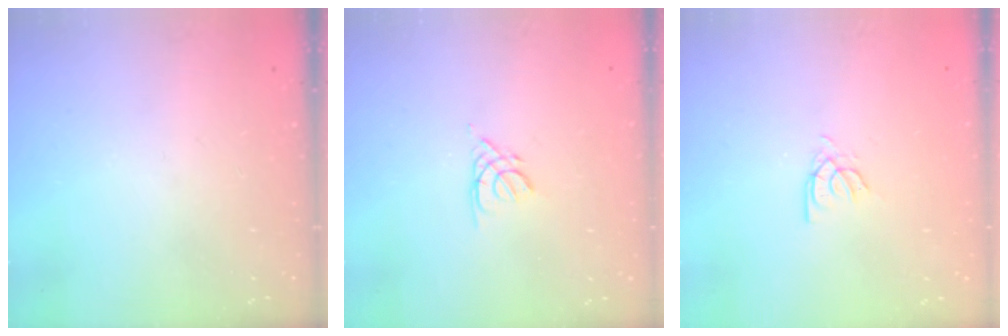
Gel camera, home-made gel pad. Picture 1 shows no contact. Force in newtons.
{"total": 2.2, "press": 2.2, "slide": 0.4}
{"total": 2.7, "press": 2.7, "slide": 0.2}